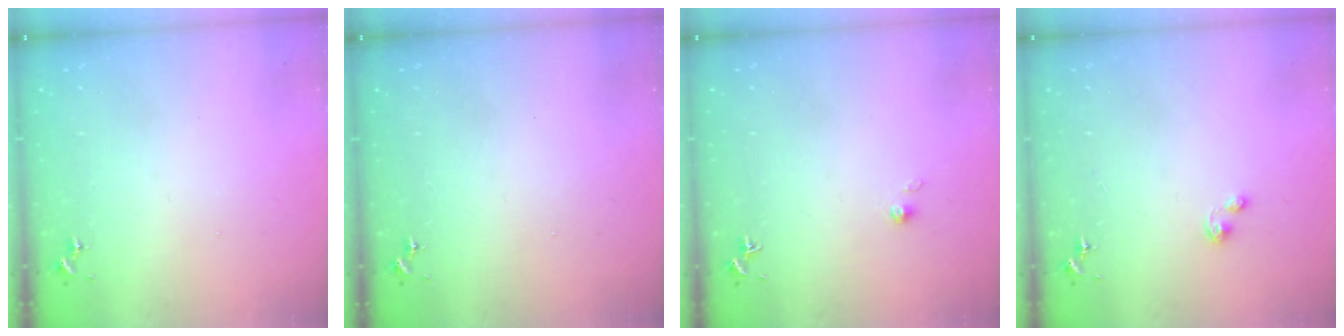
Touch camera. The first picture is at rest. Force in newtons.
{"total": 0.0}
{"total": 2.2, "press": 2.2, "slide": 0.2}
{"total": 2.1, "press": 2.0, "slide": 0.5}